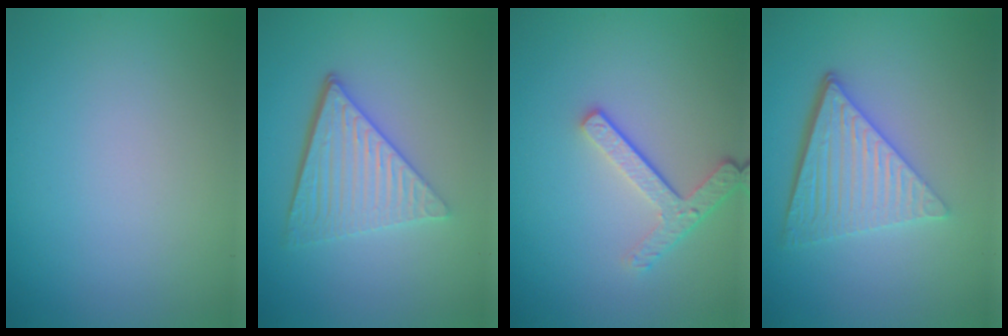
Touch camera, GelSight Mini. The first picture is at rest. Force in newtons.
{"total": 5.4, "press": 3.9, "slide": 3.7}
{"total": 3.2, "press": 2.5, "slide": 2.0}
{"total": 6.1, "press": 4.1, "slide": 4.4}